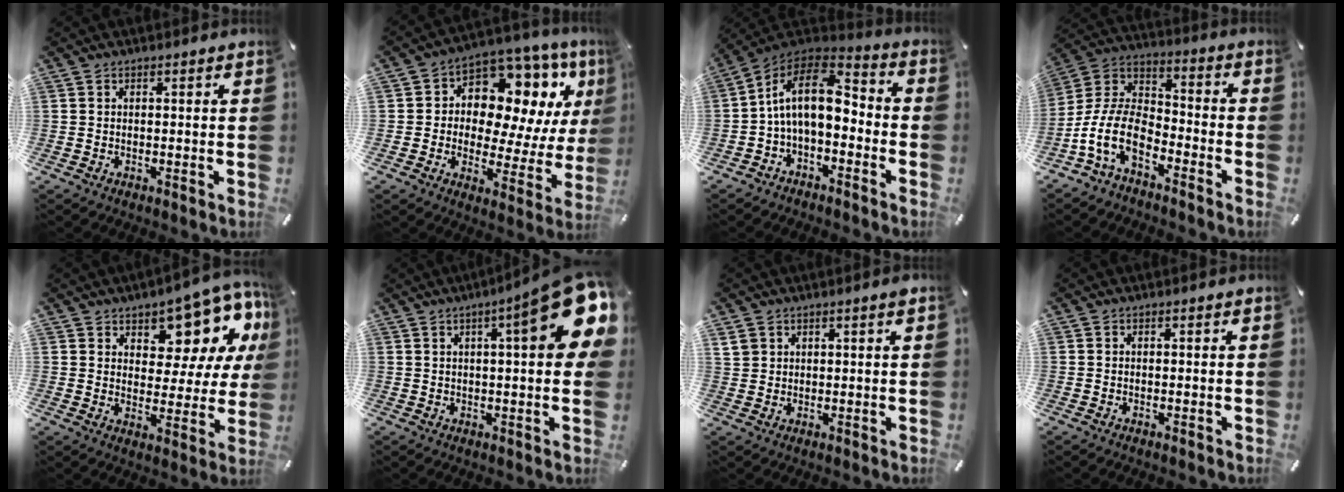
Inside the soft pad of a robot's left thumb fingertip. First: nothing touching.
{"total": 11.8, "force": [6.0, 8.1, 6.2], "torque": [-0.089, -0.069, 0.108]}
{"total": 13.6, "force": [0.8, 7.9, 11.1], "torque": [-0.230, 0.007, 0.009]}
{"total": 12.6, "force": [-7.9, 6.6, 7.4], "torque": [-0.173, 0.017, -0.154]}
{"total": 12.5, "force": [9.4, 6.2, 5.5], "torque": [-0.080, -0.083, 0.161]}
{"total": 18.8, "force": [7.5, 3.6, 16.9], "torque": [-0.235, -0.041, 0.105]}
{"total": 2.5, "force": [1.8, 1.5, 0.9], "torque": [-0.023, 0.002, 0.035]}
{"total": 0.0}